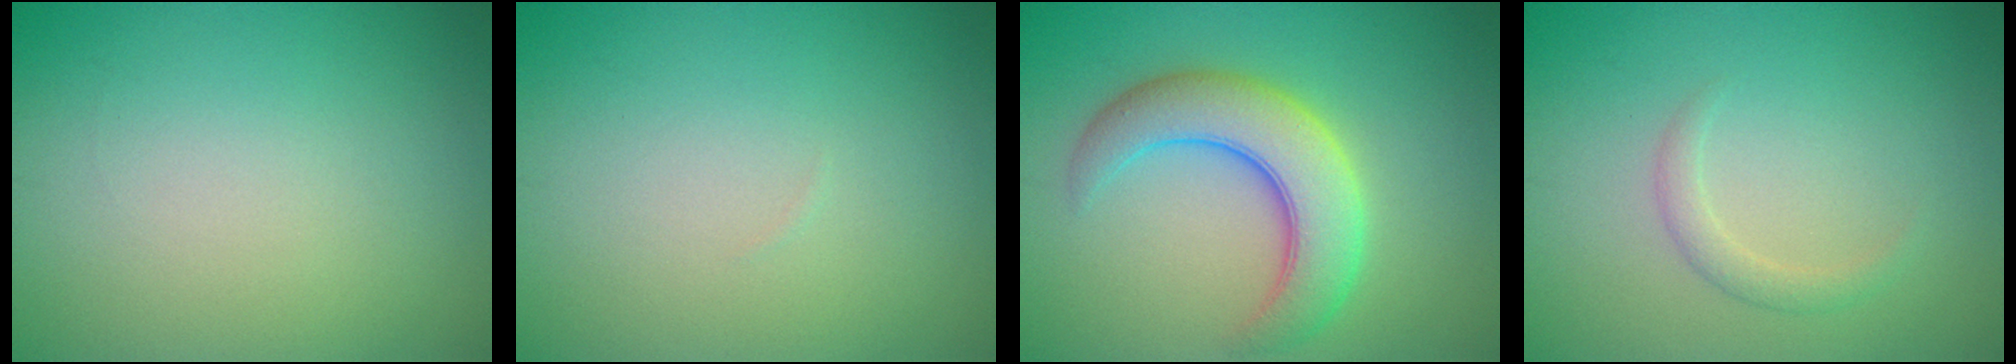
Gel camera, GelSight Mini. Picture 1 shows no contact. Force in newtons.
{"total": 0.0}
{"total": 6.4, "press": 6.4, "slide": 0.3}
{"total": 1.4, "press": 1.4, "slide": 0.1}